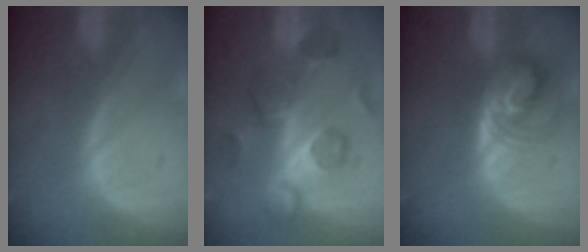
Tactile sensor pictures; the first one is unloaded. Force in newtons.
{"total": 8.7, "press": 8.4, "slide": 2.3}
{"total": 5.6, "press": 5.4, "slide": 1.1}